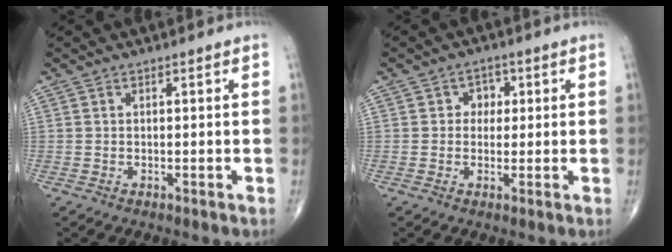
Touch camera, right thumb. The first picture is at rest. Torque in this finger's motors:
{"motor_torque": [-0.25, 0.17, 0.13, 0.18, 0.00]}